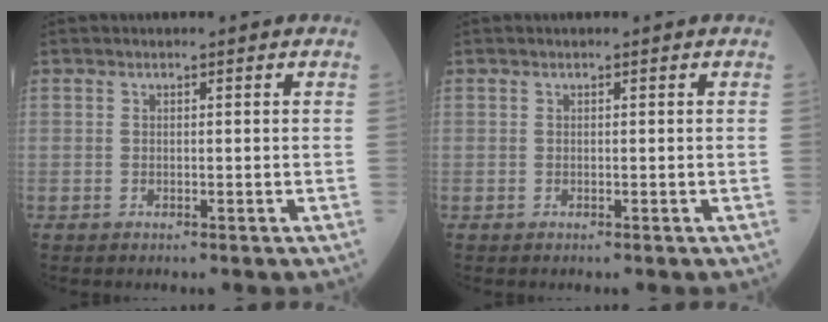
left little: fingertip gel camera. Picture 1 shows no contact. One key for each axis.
{"total": 0.0}